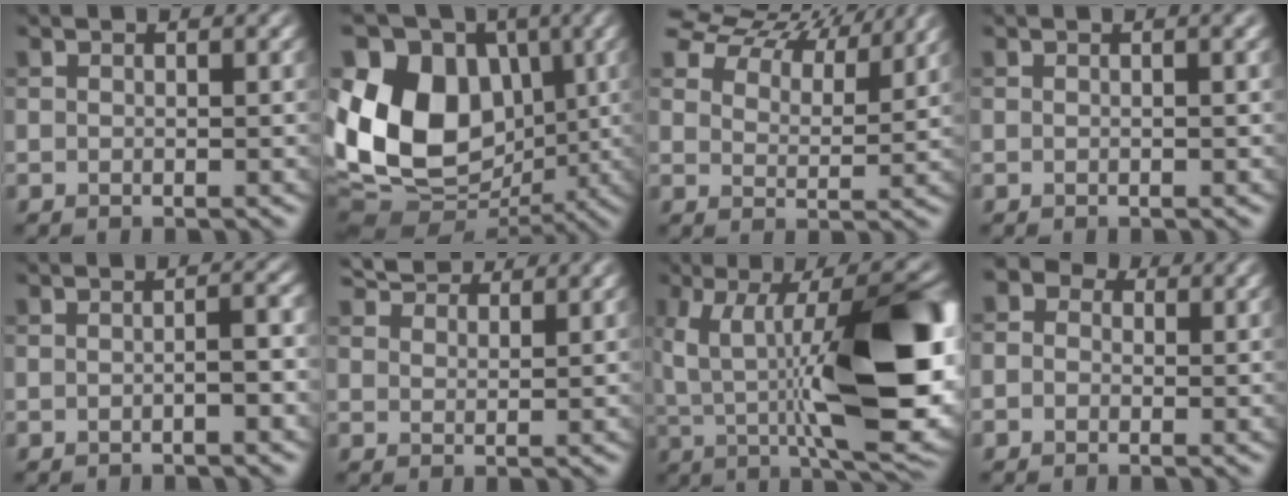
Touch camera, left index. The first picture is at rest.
{"total": 14.2, "force": [0.7, 10.9, 9.0], "torque": [-0.169, 0.010, 0.009]}
{"total": 11.4, "force": [9.4, 4.6, 4.6], "torque": [-0.112, -0.004, 0.160]}
{"total": 0.9, "force": [0.1, 0.2, 0.9], "torque": [-0.013, 0.002, 0.000]}
{"total": 1.9, "force": [-0.7, 0.3, 1.7], "torque": [-0.024, 0.005, -0.014]}
{"total": 4.5, "force": [4.0, 1.3, 1.5], "torque": [-0.036, 0.010, 0.062]}
{"total": 15.8, "force": [0.5, 5.7, 14.8], "torque": [-0.213, 0.000, 0.000]}
{"total": 4.6, "force": [1.3, 3.8, 2.3], "torque": [-0.033, 0.024, -0.027]}